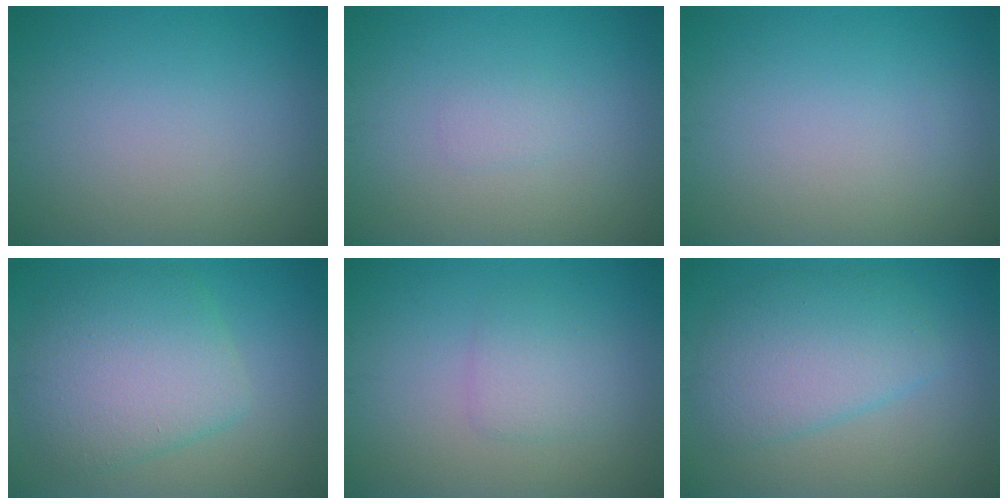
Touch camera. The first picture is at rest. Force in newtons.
{"total": 0.8, "press": 0.8, "slide": 0.1}
{"total": 0.0}
{"total": 6.7, "press": 6.7, "slide": 0.3}
{"total": 1.9, "press": 1.9, "slide": 0.1}
{"total": 5.1, "press": 5.1, "slide": 0.3}